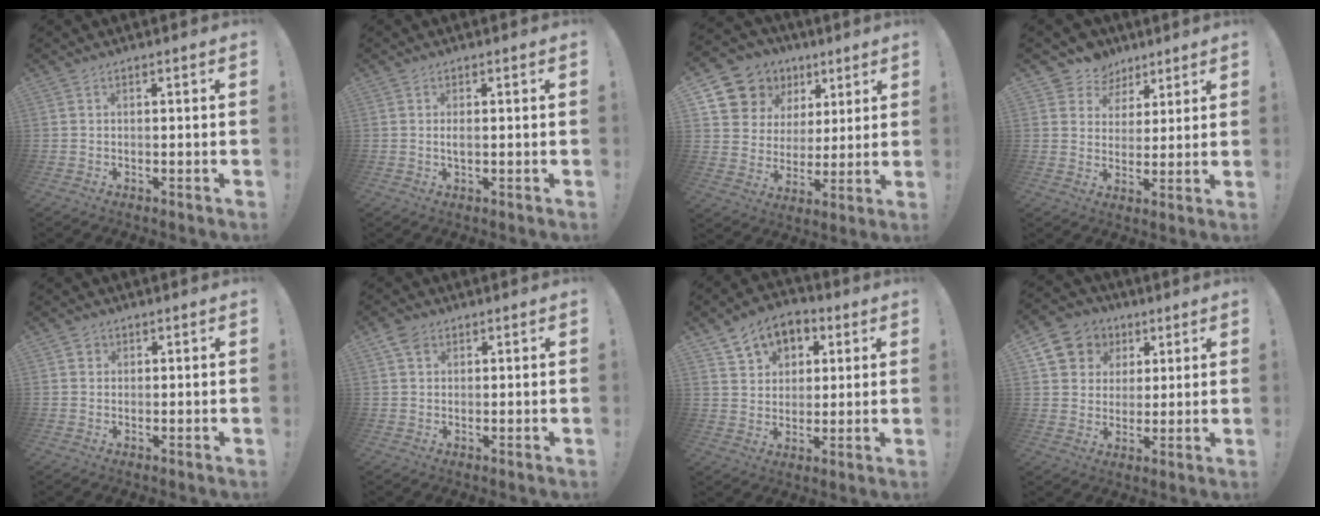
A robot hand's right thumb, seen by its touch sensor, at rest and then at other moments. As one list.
[{"total": 1.5, "force": [-0.2, 0.4, 1.4], "torque": [-0.023, 0.000, -0.005]}, {"total": 12.8, "force": [6.9, 10.3, 3.1], "torque": [-0.056, -0.039, 0.146]}, {"total": 8.1, "force": [4.8, 6.5, 0.7], "torque": [-0.015, -0.033, 0.098]}, {"total": 1.7, "force": [0.9, 1.4, 0.2], "torque": [-0.001, -0.001, 0.015]}, {"total": 4.1, "force": [2.2, 2.9, 2.0], "torque": [-0.033, -0.002, 0.041]}, {"total": 10.1, "force": [5.5, 7.5, 3.9], "torque": [-0.059, -0.029, 0.106]}, {"total": 10.0, "force": [4.2, 8.7, 2.8], "torque": [-0.037, -0.027, 0.085]}]